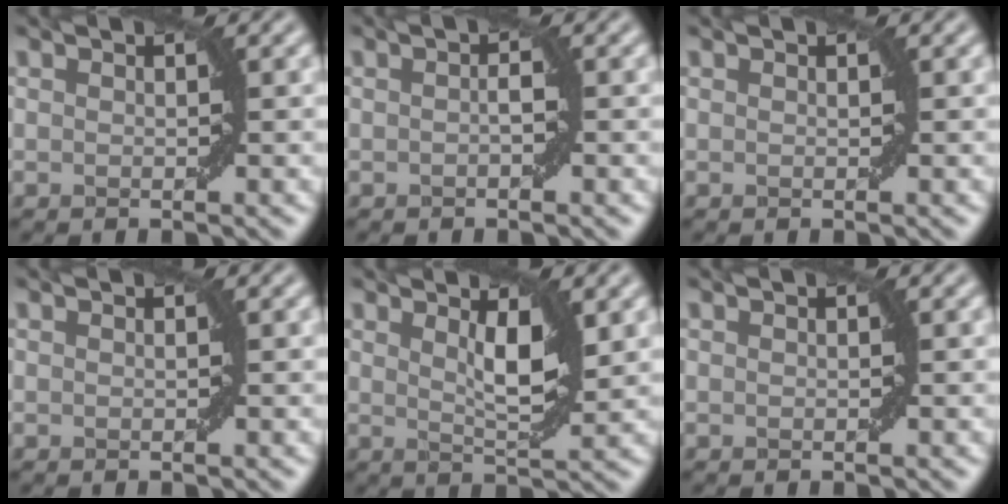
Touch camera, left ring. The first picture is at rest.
{"total": 1.0, "force": [-0.2, 0.1, 1.0], "torque": [-0.017, 0.004, -0.001]}
{"total": 0.0}
{"total": 0.0}
{"total": 3.4, "force": [1.3, 0.8, 3.1], "torque": [-0.051, -0.006, 0.023]}
{"total": 0.0}